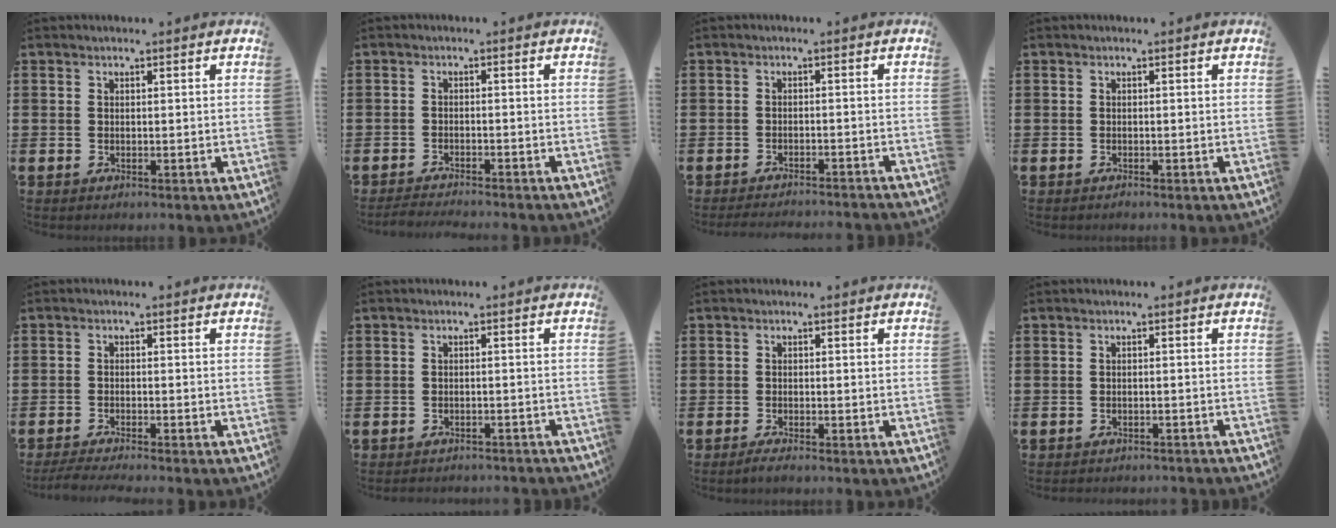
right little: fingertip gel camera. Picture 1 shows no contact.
{"total": 1.9, "force": [-1.8, -0.1, 0.4], "torque": [-0.008, 0.004, -0.036]}
{"total": 1.7, "force": [-1.7, -0.2, 0.2], "torque": [-0.004, 0.003, -0.034]}
{"total": 0.0}
{"total": 1.8, "force": [-1.6, -0.1, 0.9], "torque": [-0.013, 0.002, -0.031]}
{"total": 1.3, "force": [-1.3, -0.1, -0.1], "torque": [-0.003, 0.003, -0.027]}
{"total": 1.0, "force": [-0.7, 0.1, 0.7], "torque": [-0.012, -0.002, -0.014]}
{"total": 1.0, "force": [-1.0, -0.1, -0.1], "torque": [-0.001, 0.002, -0.021]}